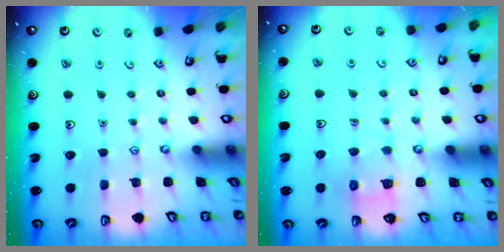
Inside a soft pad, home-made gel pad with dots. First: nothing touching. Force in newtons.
{"total": 5.9, "press": 5.9, "slide": 0.6}